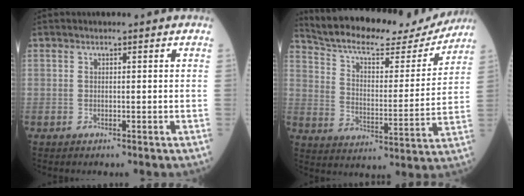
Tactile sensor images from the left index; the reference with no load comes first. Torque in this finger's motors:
{"motor_torque": [1.08, -1.05, 0.29, 0.04]}